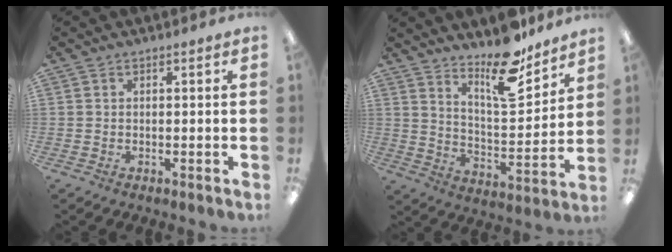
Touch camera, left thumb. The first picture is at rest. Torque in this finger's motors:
{"motor_torque": [0.29, 0.23, 0.25, -0.96, 0.08]}